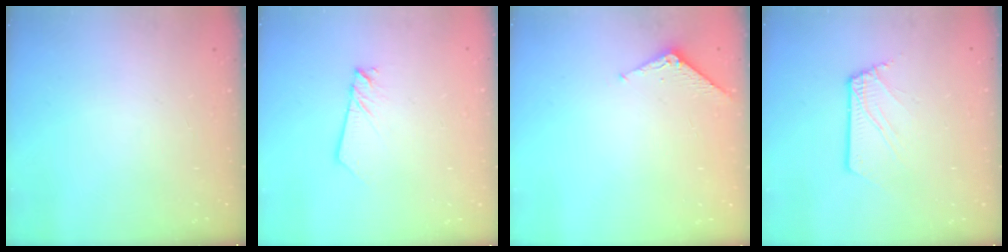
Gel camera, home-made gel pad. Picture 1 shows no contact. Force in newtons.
{"total": 2.2, "press": 2.1, "slide": 0.3}
{"total": 5.2, "press": 5.2, "slide": 0.4}
{"total": 2.3, "press": 2.3, "slide": 0.1}